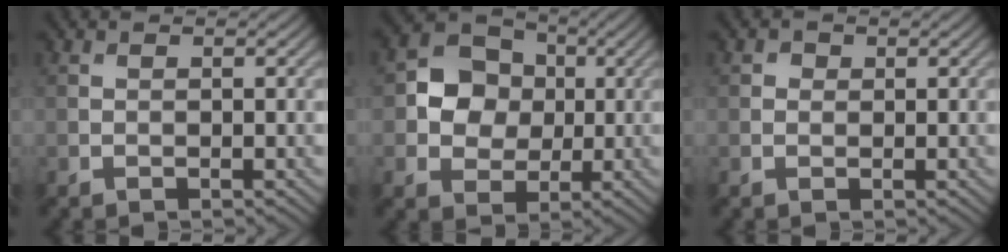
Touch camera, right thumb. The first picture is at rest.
{"total": 7.3, "force": [0.5, 6.3, 3.6], "torque": [-0.072, 0.010, -0.006]}
{"total": 0.8, "force": [0.2, 0.8, 0.2], "torque": [-0.002, -0.003, 0.000]}